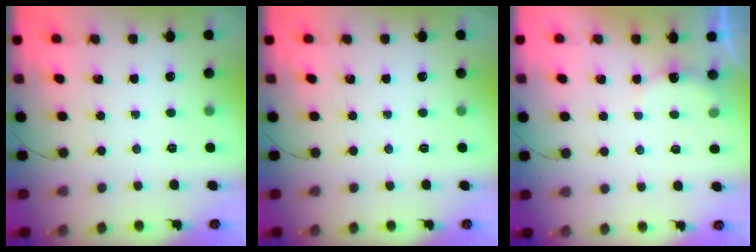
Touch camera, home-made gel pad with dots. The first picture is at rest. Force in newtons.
{"total": 0.0}
{"total": 5.8, "press": 5.7, "slide": 1.1}